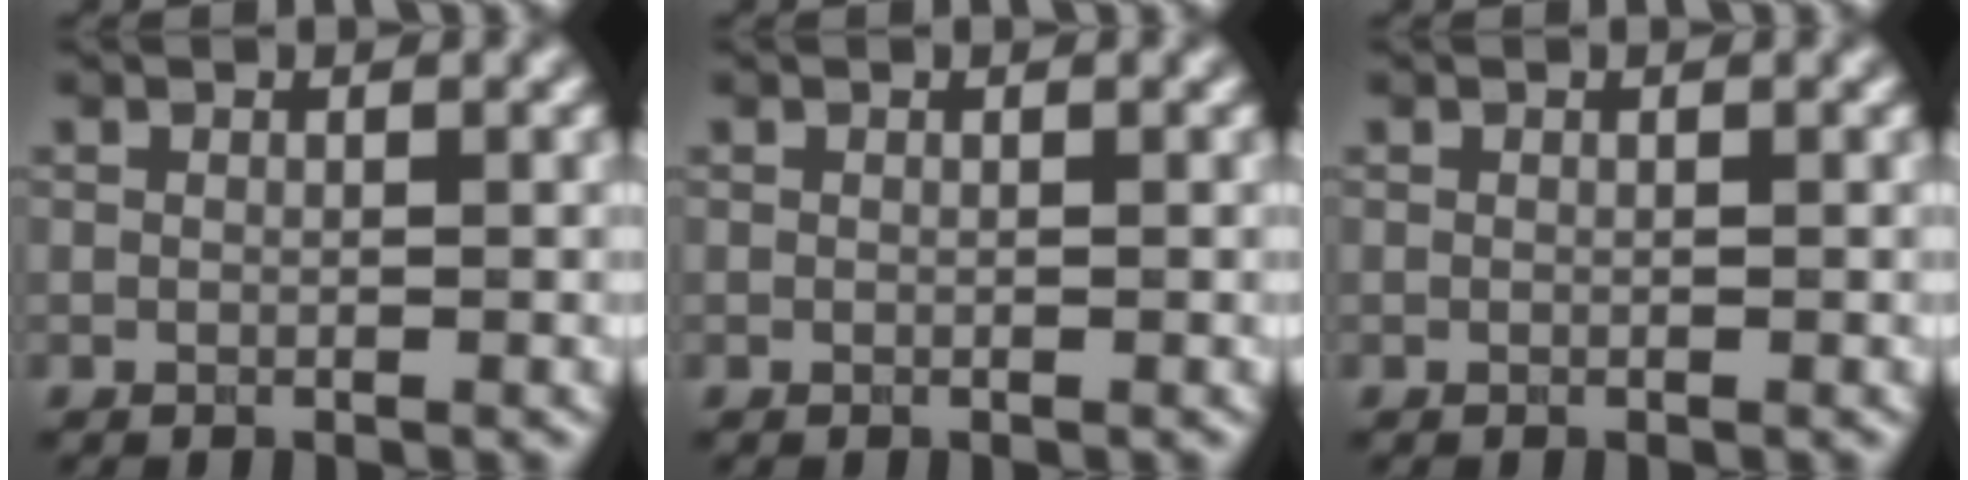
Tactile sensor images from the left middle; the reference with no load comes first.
{"total": 0.0}
{"total": 0.0}